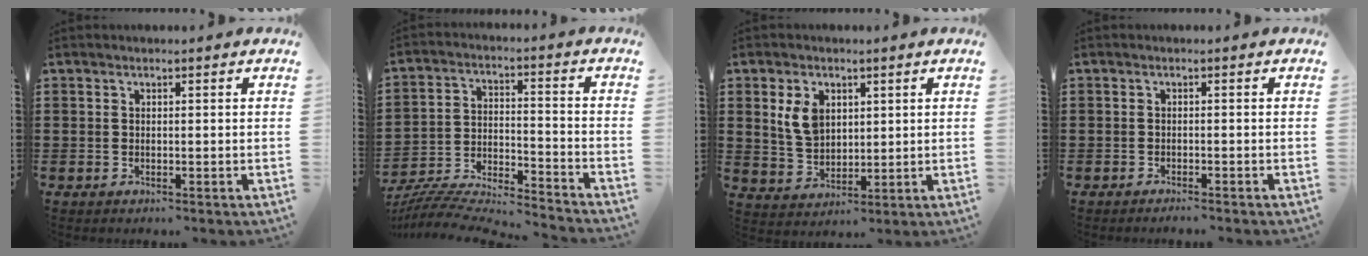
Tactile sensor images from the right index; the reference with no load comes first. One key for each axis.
{"total": 6.6, "fx": -6.4, "fy": 0.2, "fz": 1.4, "tx": -0.037, "ty": -0.012, "tz": -0.133}
{"total": 5.7, "fx": 2.1, "fy": 4.0, "fz": 3.5, "tx": -0.091, "ty": 0.010, "tz": 0.037}
{"total": 0.9, "fx": -0.9, "fy": -0.1, "fz": 0.1, "tx": -0.005, "ty": 0.000, "tz": -0.019}